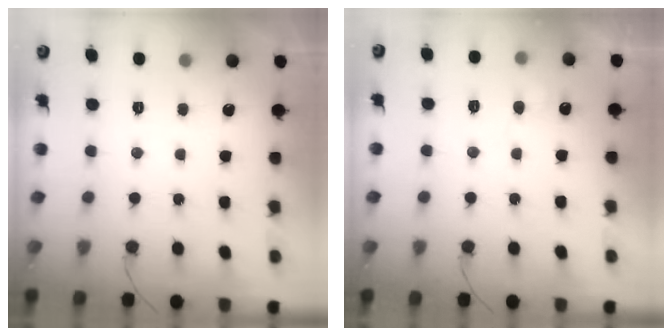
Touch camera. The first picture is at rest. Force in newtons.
{"total": 4.4, "press": 4.4, "slide": 0.4}